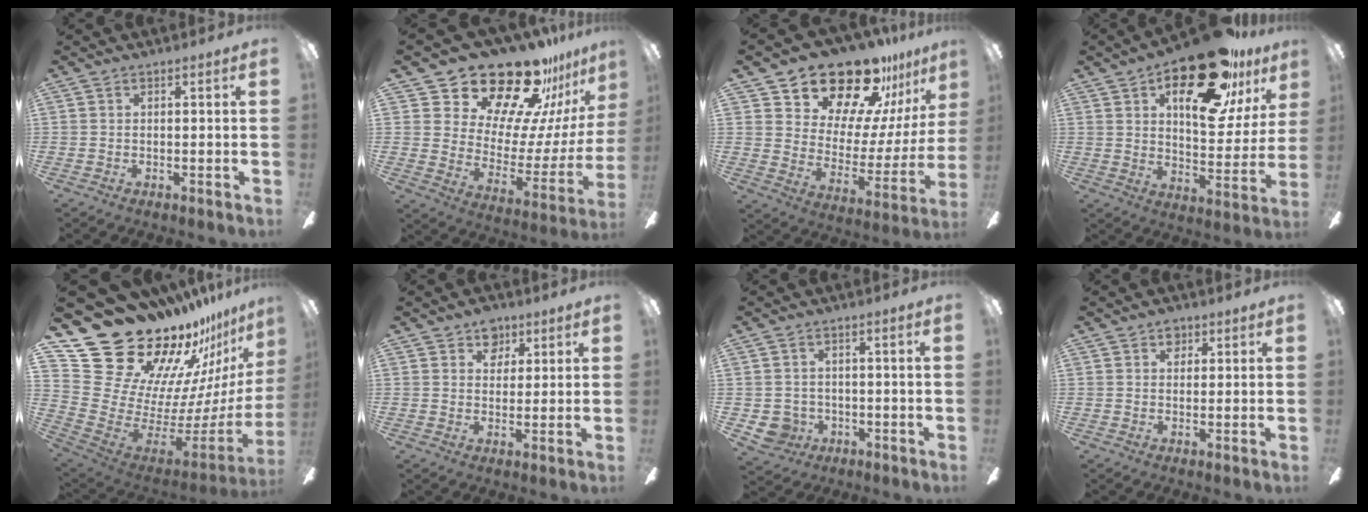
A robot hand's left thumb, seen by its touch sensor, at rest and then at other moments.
{"total": 24.7, "force": [20.6, 9.7, 9.5], "torque": [-0.148, -0.156, 0.370]}
{"total": 21.5, "force": [18.5, 8.5, 6.9], "torque": [-0.118, -0.140, 0.332]}
{"total": 26.2, "force": [16.2, 11.1, 17.2], "torque": [-0.246, -0.085, 0.265]}
{"total": 25.9, "force": [19.6, 13.4, 10.3], "torque": [-0.161, -0.192, 0.416]}
{"total": 5.9, "force": [3.8, 4.3, 1.5], "torque": [-0.007, -0.015, 0.065]}
{"total": 4.7, "force": [-0.9, 4.6, 0.6], "torque": [-0.026, 0.003, -0.015]}
{"total": 3.2, "force": [1.9, 2.3, 1.2], "torque": [-0.003, -0.003, 0.030]}